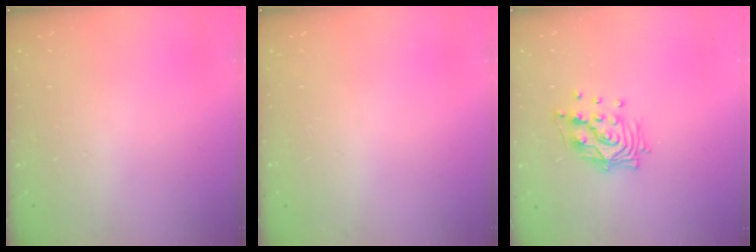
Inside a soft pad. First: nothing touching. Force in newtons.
{"total": 0.0}
{"total": 13.1, "press": 13.0, "slide": 1.2}